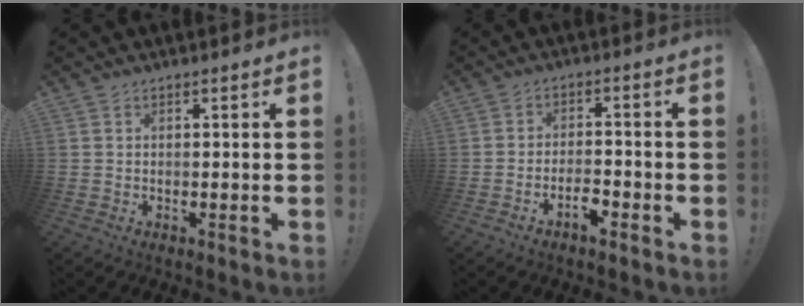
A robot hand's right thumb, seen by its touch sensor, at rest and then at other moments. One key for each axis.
{"total": 4.9, "fx": -3.4, "fy": 1.8, "fz": 3.1, "tx": -0.058, "ty": 0.014, "tz": -0.057}